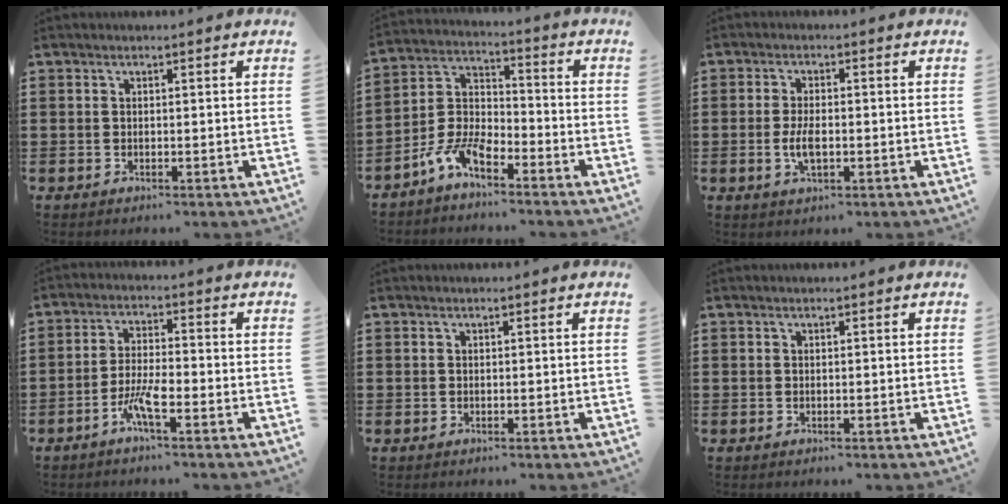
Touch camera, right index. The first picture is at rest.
{"total": 6.6, "force": [-5.0, 2.7, 3.3], "torque": [-0.102, 0.000, -0.108]}
{"total": 3.8, "force": [-0.7, 1.7, 3.4], "torque": [-0.075, -0.002, -0.015]}
{"total": 5.1, "force": [-2.9, 0.9, 4.1], "torque": [-0.103, -0.008, -0.062]}
{"total": 0.0}
{"total": 0.0}